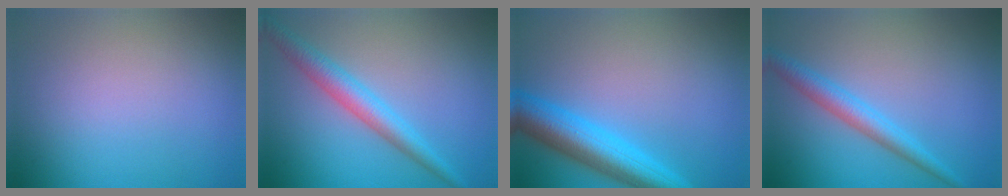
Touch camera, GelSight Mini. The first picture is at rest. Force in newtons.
{"total": 3.5, "press": 3.5, "slide": 0.1}
{"total": 6.3, "press": 6.3, "slide": 0.3}
{"total": 2.9, "press": 2.9, "slide": 0.1}